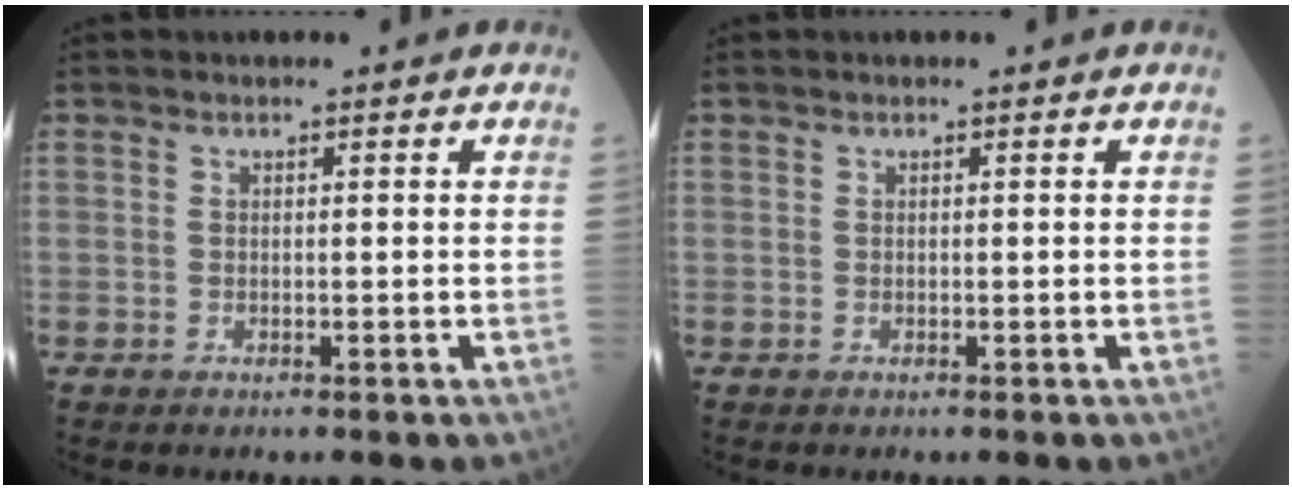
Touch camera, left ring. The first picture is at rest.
{"total": 0.0}